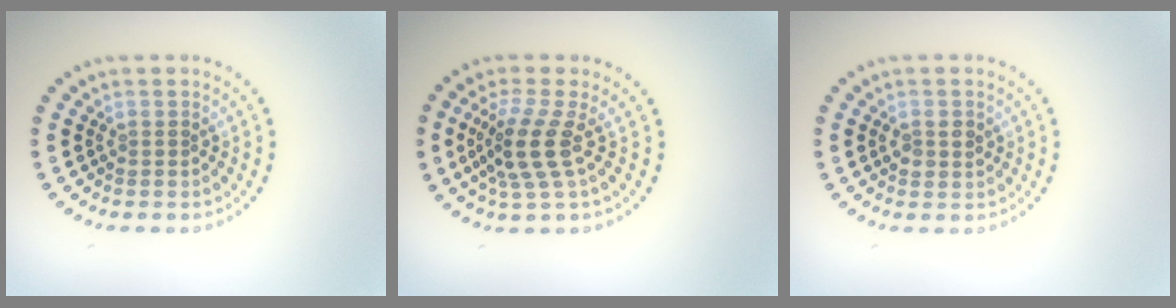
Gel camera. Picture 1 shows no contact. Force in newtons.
{"total": 3.7, "press": 2.8, "slide": 2.5}
{"total": 1.5, "press": 1.5, "slide": 0.2}